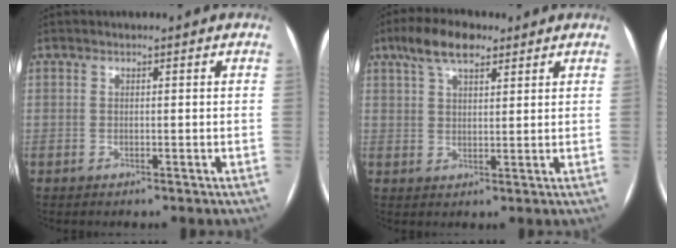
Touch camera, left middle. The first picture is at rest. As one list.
[{"total": 7.4, "force": [4.9, 2.7, 4.8], "torque": [-0.094, 0.022, 0.087]}]